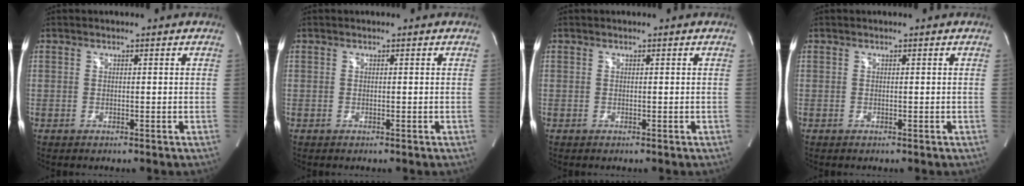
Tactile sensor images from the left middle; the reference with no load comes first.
{"total": 0.0}
{"total": 0.0}
{"total": 0.0}